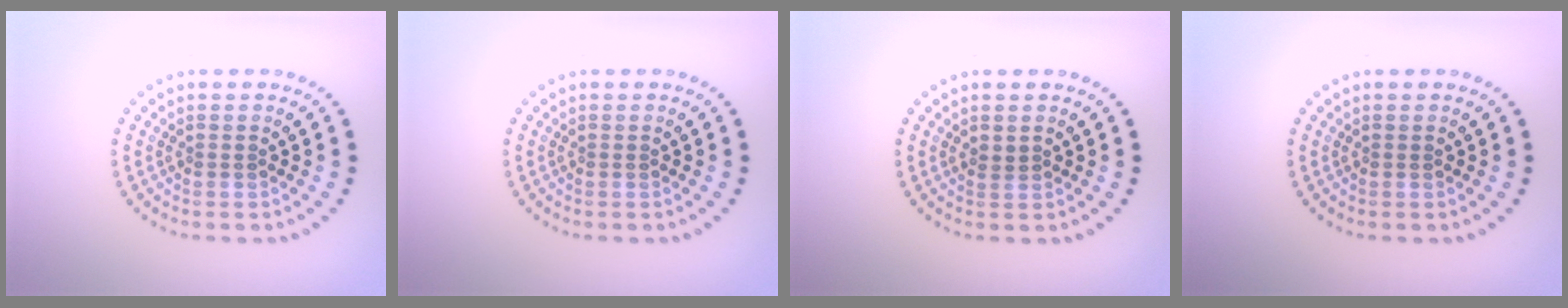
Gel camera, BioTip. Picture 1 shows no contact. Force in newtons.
{"total": 0.0}
{"total": 0.7, "press": 0.6, "slide": 0.3}
{"total": 0.0}